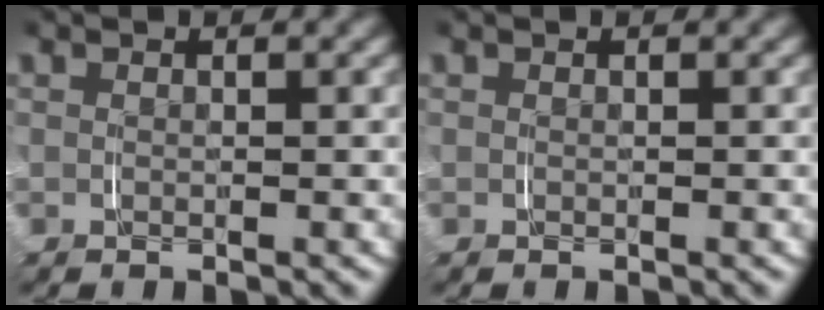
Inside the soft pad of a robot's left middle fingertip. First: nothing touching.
{"total": 0.0}